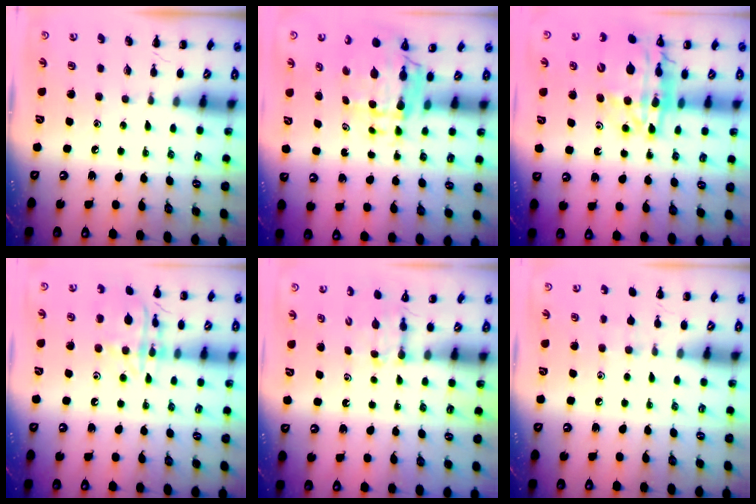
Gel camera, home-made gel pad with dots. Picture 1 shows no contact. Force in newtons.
{"total": 6.6, "press": 6.2, "slide": 2.1}
{"total": 19.9, "press": 19.4, "slide": 4.5}
{"total": 14.2, "press": 14.1, "slide": 0.9}
{"total": 2.6, "press": 2.4, "slide": 1.0}
{"total": 5.7, "press": 5.5, "slide": 1.8}